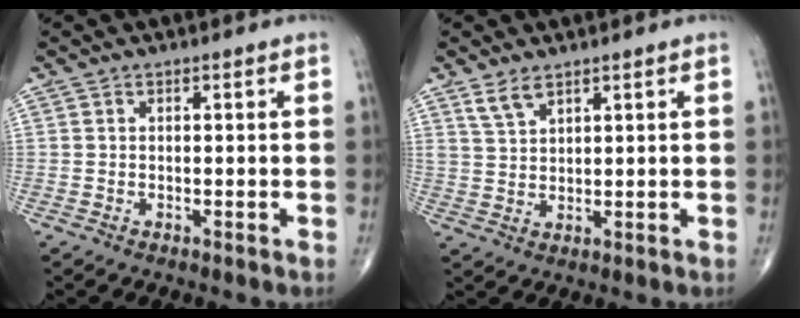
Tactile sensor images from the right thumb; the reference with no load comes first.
{"total": 3.6, "force": [2.7, 1.4, 1.9], "torque": [-0.038, -0.012, 0.060]}